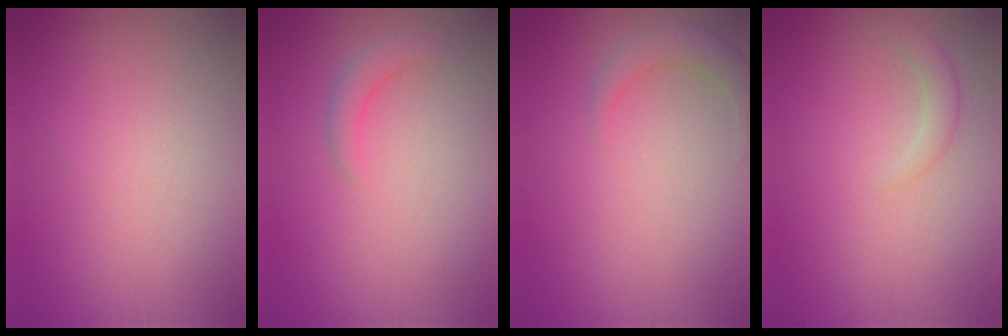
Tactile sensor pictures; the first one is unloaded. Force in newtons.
{"total": 1.7, "press": 1.7, "slide": 0.3}
{"total": 2.4, "press": 2.4, "slide": 0.3}
{"total": 1.5, "press": 1.5, "slide": 0.1}